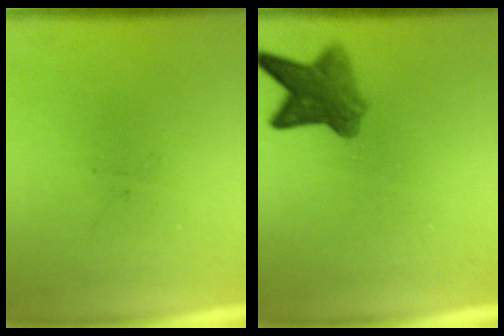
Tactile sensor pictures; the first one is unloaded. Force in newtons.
{"total": 5.7}